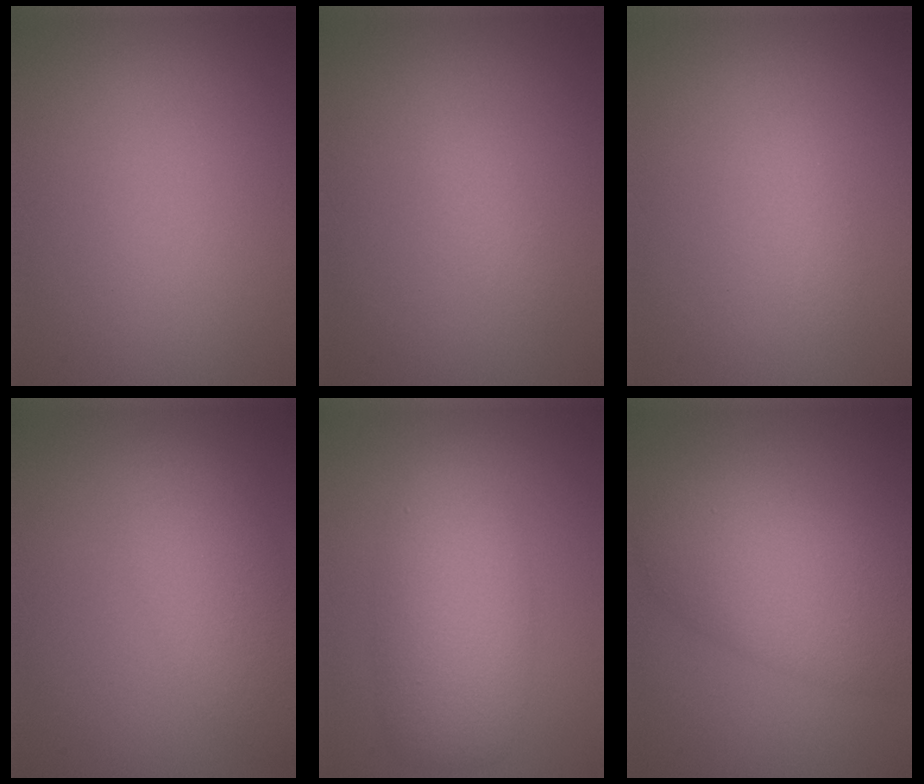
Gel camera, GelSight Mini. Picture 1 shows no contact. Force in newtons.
{"total": 1.1, "press": 1.1, "slide": 0.0}
{"total": 1.0, "press": 1.0, "slide": 0.0}
{"total": 4.7, "press": 4.7, "slide": 0.2}
{"total": 5.5, "press": 5.5, "slide": 0.1}
{"total": 7.3, "press": 7.3, "slide": 0.4}